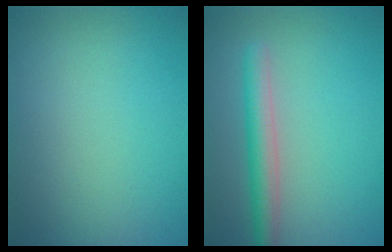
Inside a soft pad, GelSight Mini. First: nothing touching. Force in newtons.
{"total": 3.0, "press": 3.0, "slide": 0.1}